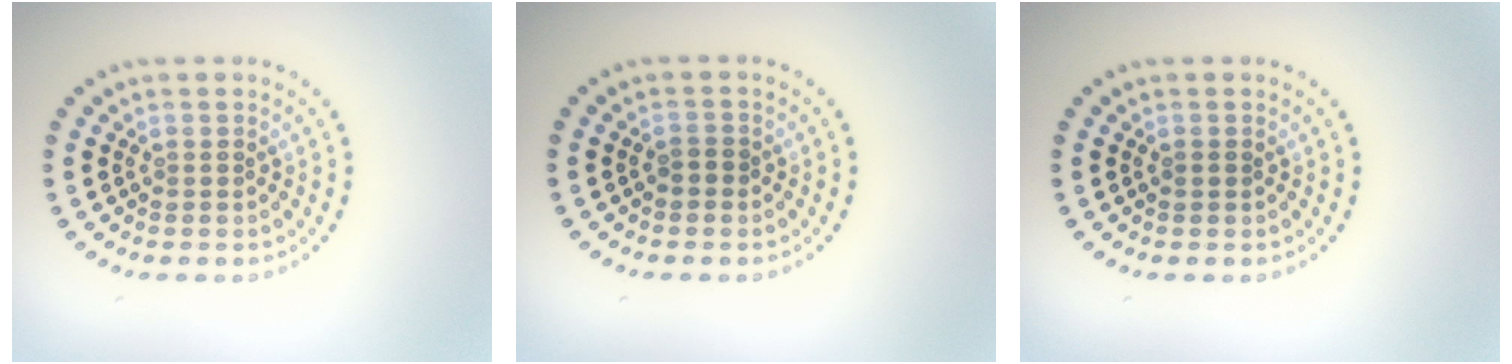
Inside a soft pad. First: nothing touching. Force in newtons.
{"total": 0.8, "press": 0.8, "slide": 0.1}
{"total": 0.7, "press": 0.7, "slide": 0.0}